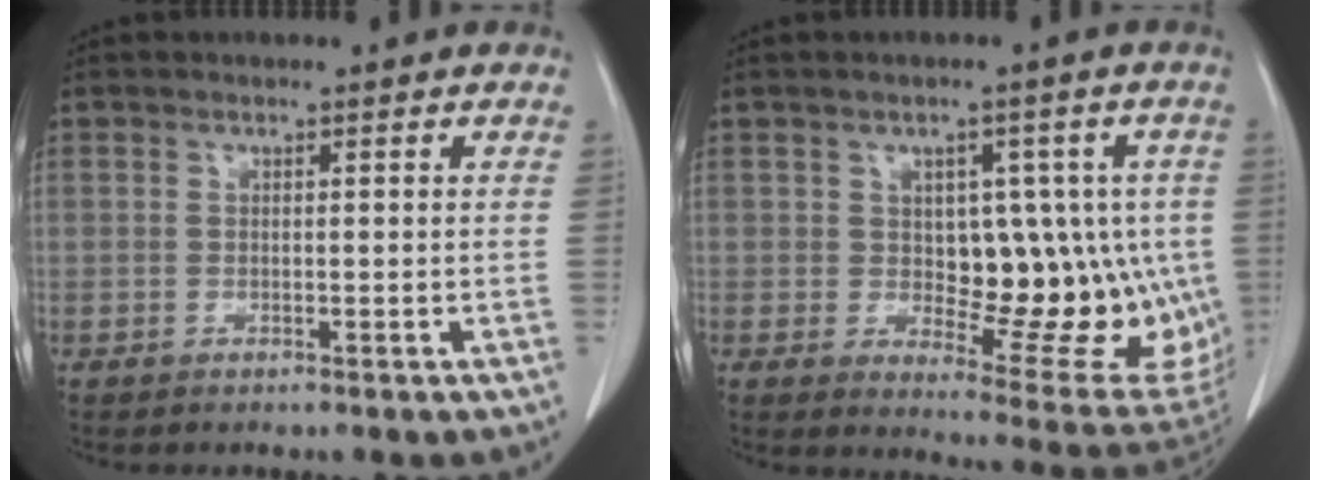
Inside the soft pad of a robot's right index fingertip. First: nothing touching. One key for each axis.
{"total": 16.5, "fx": -0.9, "fy": 7.8, "fz": 14.5, "tx": -0.155, "ty": 0.009, "tz": 0.013}